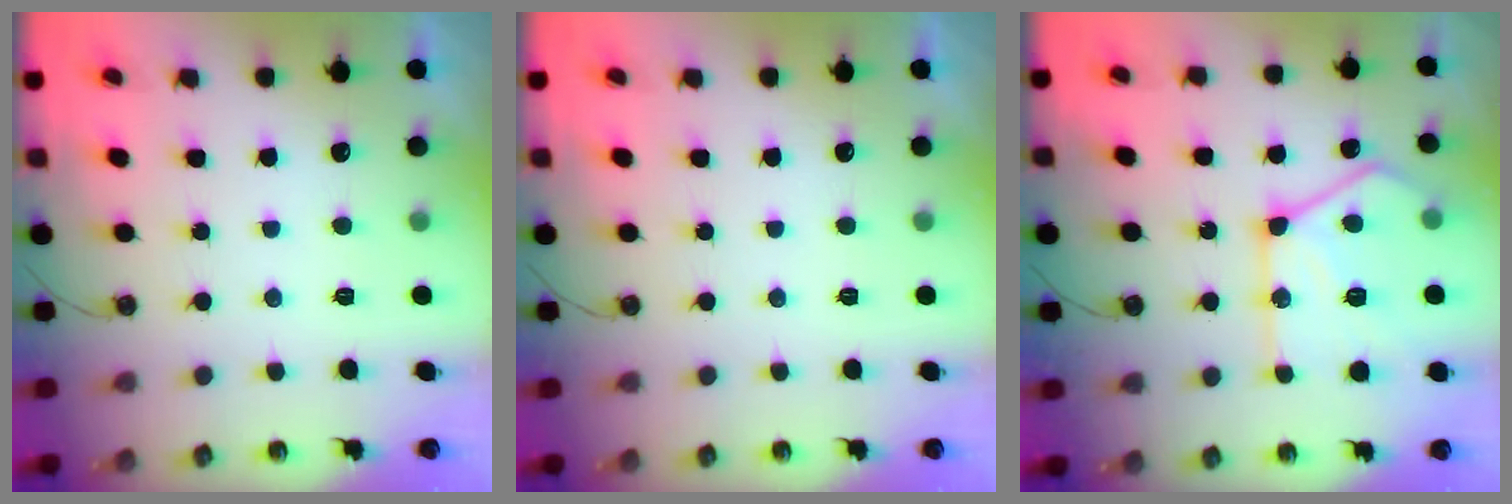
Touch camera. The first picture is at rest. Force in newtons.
{"total": 0.0}
{"total": 19.3, "press": 19.2, "slide": 2.1}